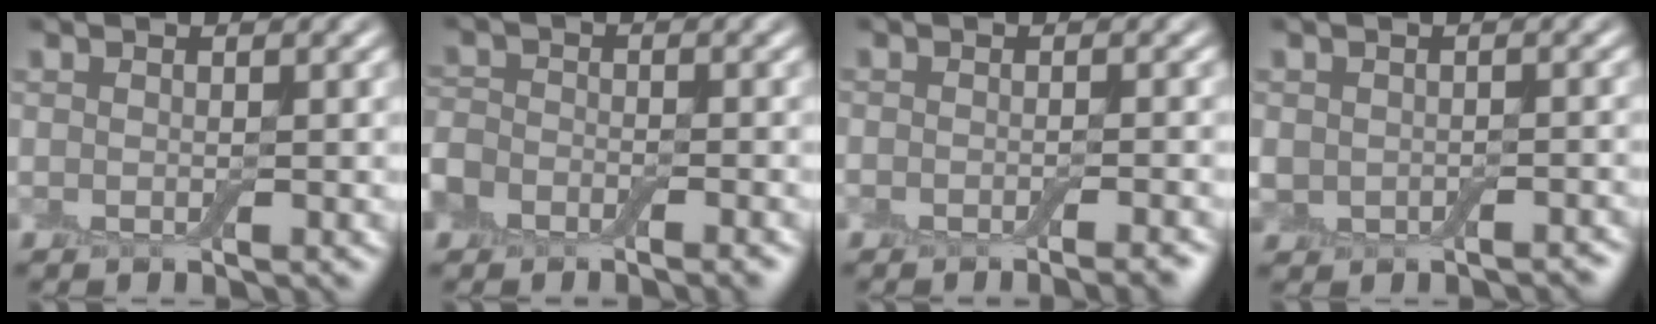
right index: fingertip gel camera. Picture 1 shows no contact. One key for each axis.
{"total": 5.8, "fx": -4.1, "fy": 3.5, "fz": 2.2, "tx": -0.022, "ty": -0.007, "tz": -0.071}
{"total": 3.2, "fx": -2.3, "fy": 0.7, "fz": 2.1, "tx": -0.023, "ty": 0.001, "tz": -0.029}
{"total": 2.9, "fx": -1.0, "fy": 2.5, "fz": 1.2, "tx": -0.009, "ty": -0.014, "tz": -0.016}